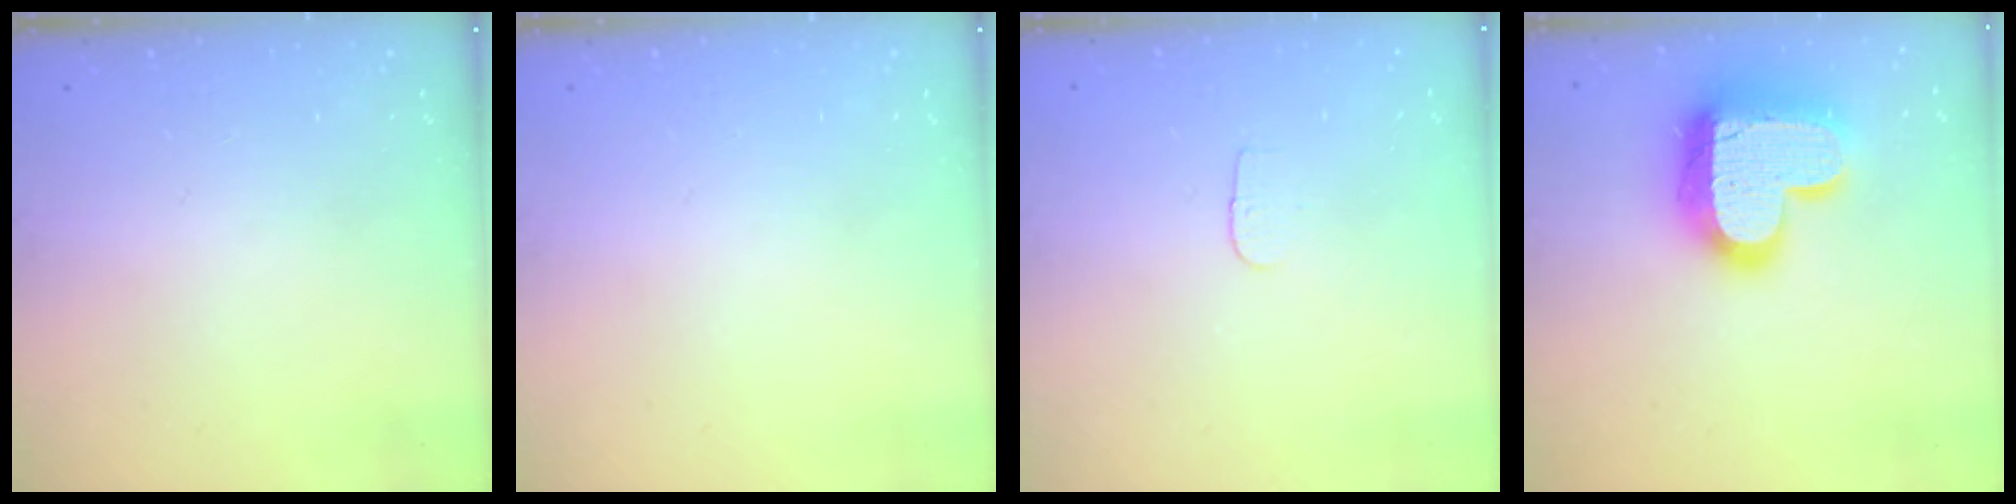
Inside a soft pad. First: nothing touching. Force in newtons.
{"total": 0.0}
{"total": 2.9, "press": 2.8, "slide": 0.3}
{"total": 21.1, "press": 21.0, "slide": 1.5}